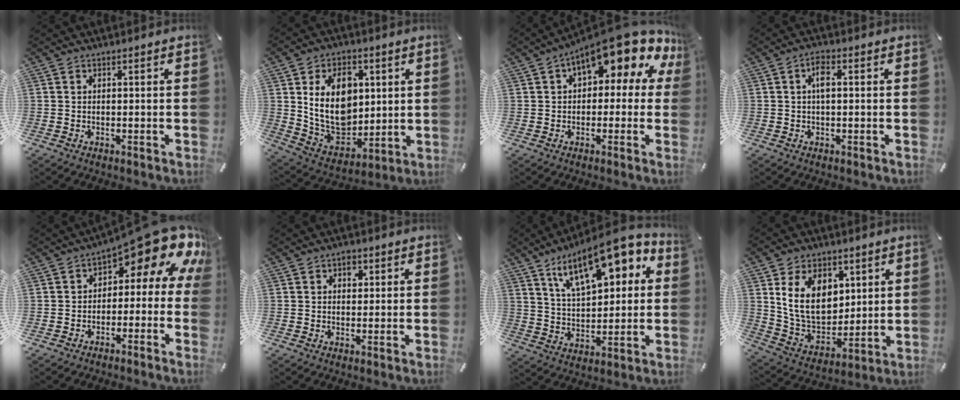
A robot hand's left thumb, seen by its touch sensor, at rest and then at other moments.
{"total": 16.2, "force": [3.6, 12.5, 9.7], "torque": [-0.185, -0.012, 0.068]}
{"total": 12.8, "force": [7.9, 4.7, 8.9], "torque": [-0.130, -0.062, 0.133]}
{"total": 3.5, "force": [0.4, 1.5, 3.2], "torque": [-0.057, 0.005, 0.003]}
{"total": 13.6, "force": [7.5, 5.4, 10.0], "torque": [-0.134, -0.061, 0.120]}
{"total": 2.3, "force": [0.8, 1.8, 1.2], "torque": [-0.003, -0.004, 0.008]}
{"total": 17.6, "force": [10.2, 8.2, 11.9], "torque": [-0.193, -0.037, 0.173]}
{"total": 15.4, "force": [5.0, 11.3, 9.1], "torque": [-0.181, -0.013, 0.095]}